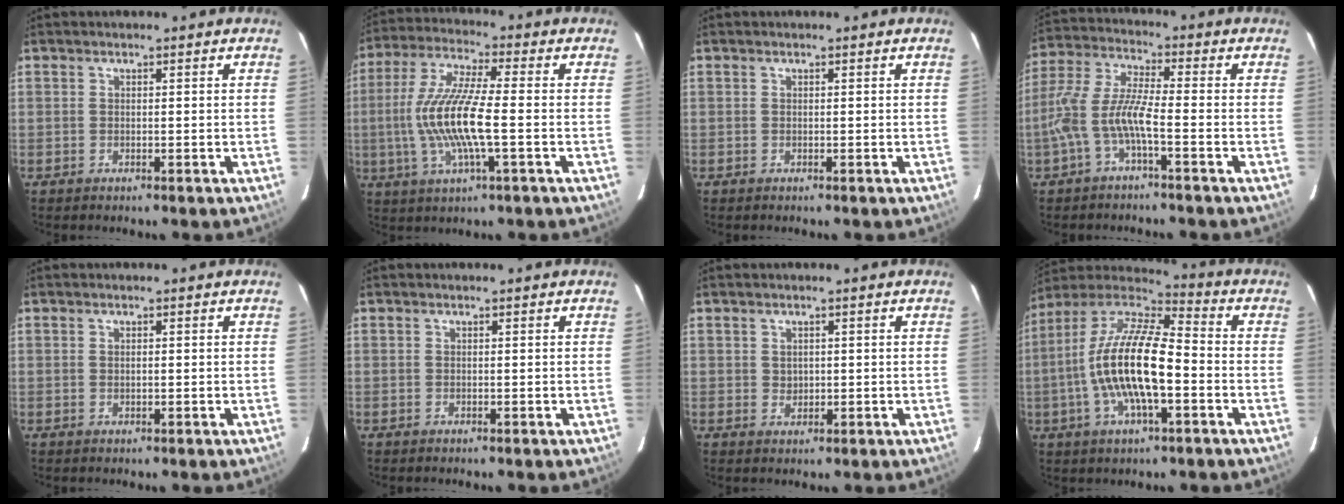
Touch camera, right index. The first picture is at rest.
{"total": 13.5, "force": [-2.0, 1.9, 13.2], "torque": [-0.267, -0.002, -0.039]}
{"total": 0.0}
{"total": 8.8, "force": [-3.4, 1.3, 8.0], "torque": [-0.185, 0.008, -0.068]}
{"total": 0.6, "force": [0.2, 0.4, 0.5], "torque": [-0.010, 0.002, 0.003]}
{"total": 0.0}
{"total": 1.6, "force": [0.6, 1.4, 0.6], "torque": [-0.005, 0.004, 0.014]}
{"total": 18.0, "force": [-3.5, 5.6, 16.8], "torque": [-0.320, -0.001, -0.074]}